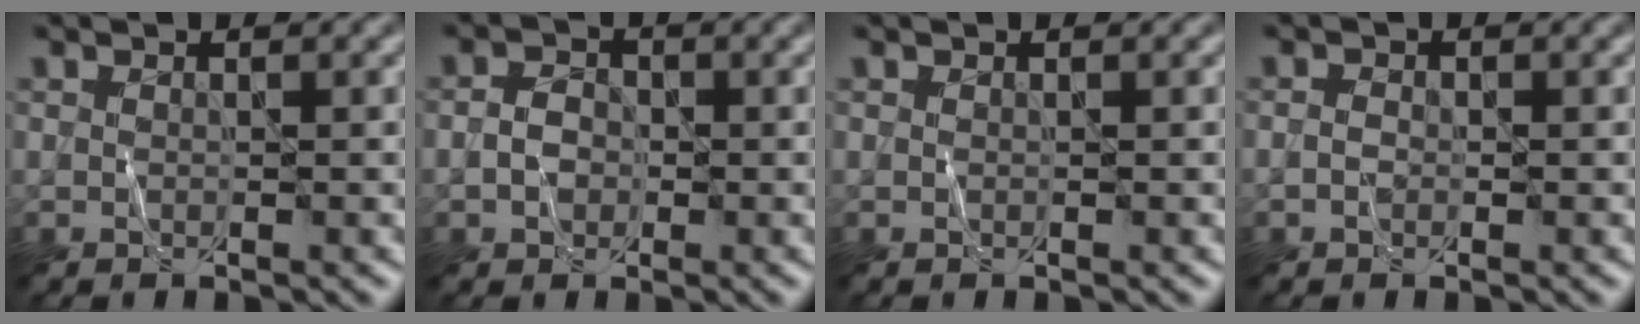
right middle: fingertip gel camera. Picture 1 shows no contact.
{"total": 2.2, "force": [-0.5, 1.7, 1.2], "torque": [-0.021, 0.004, -0.015]}
{"total": 0.0}
{"total": 0.9, "force": [-0.4, 0.7, 0.5], "torque": [-0.012, 0.002, -0.009]}